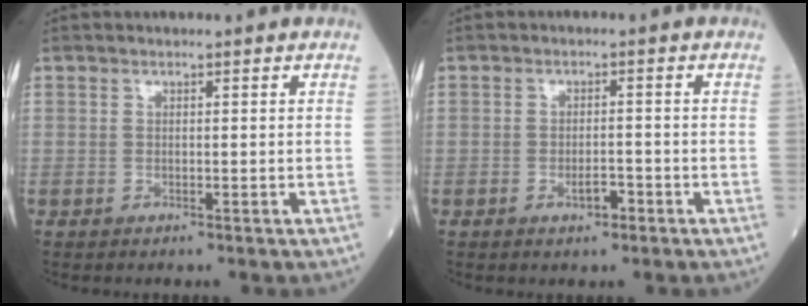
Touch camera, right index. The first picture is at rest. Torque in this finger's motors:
{"motor_torque": [0.25, -0.08, 0.07, 0.03]}